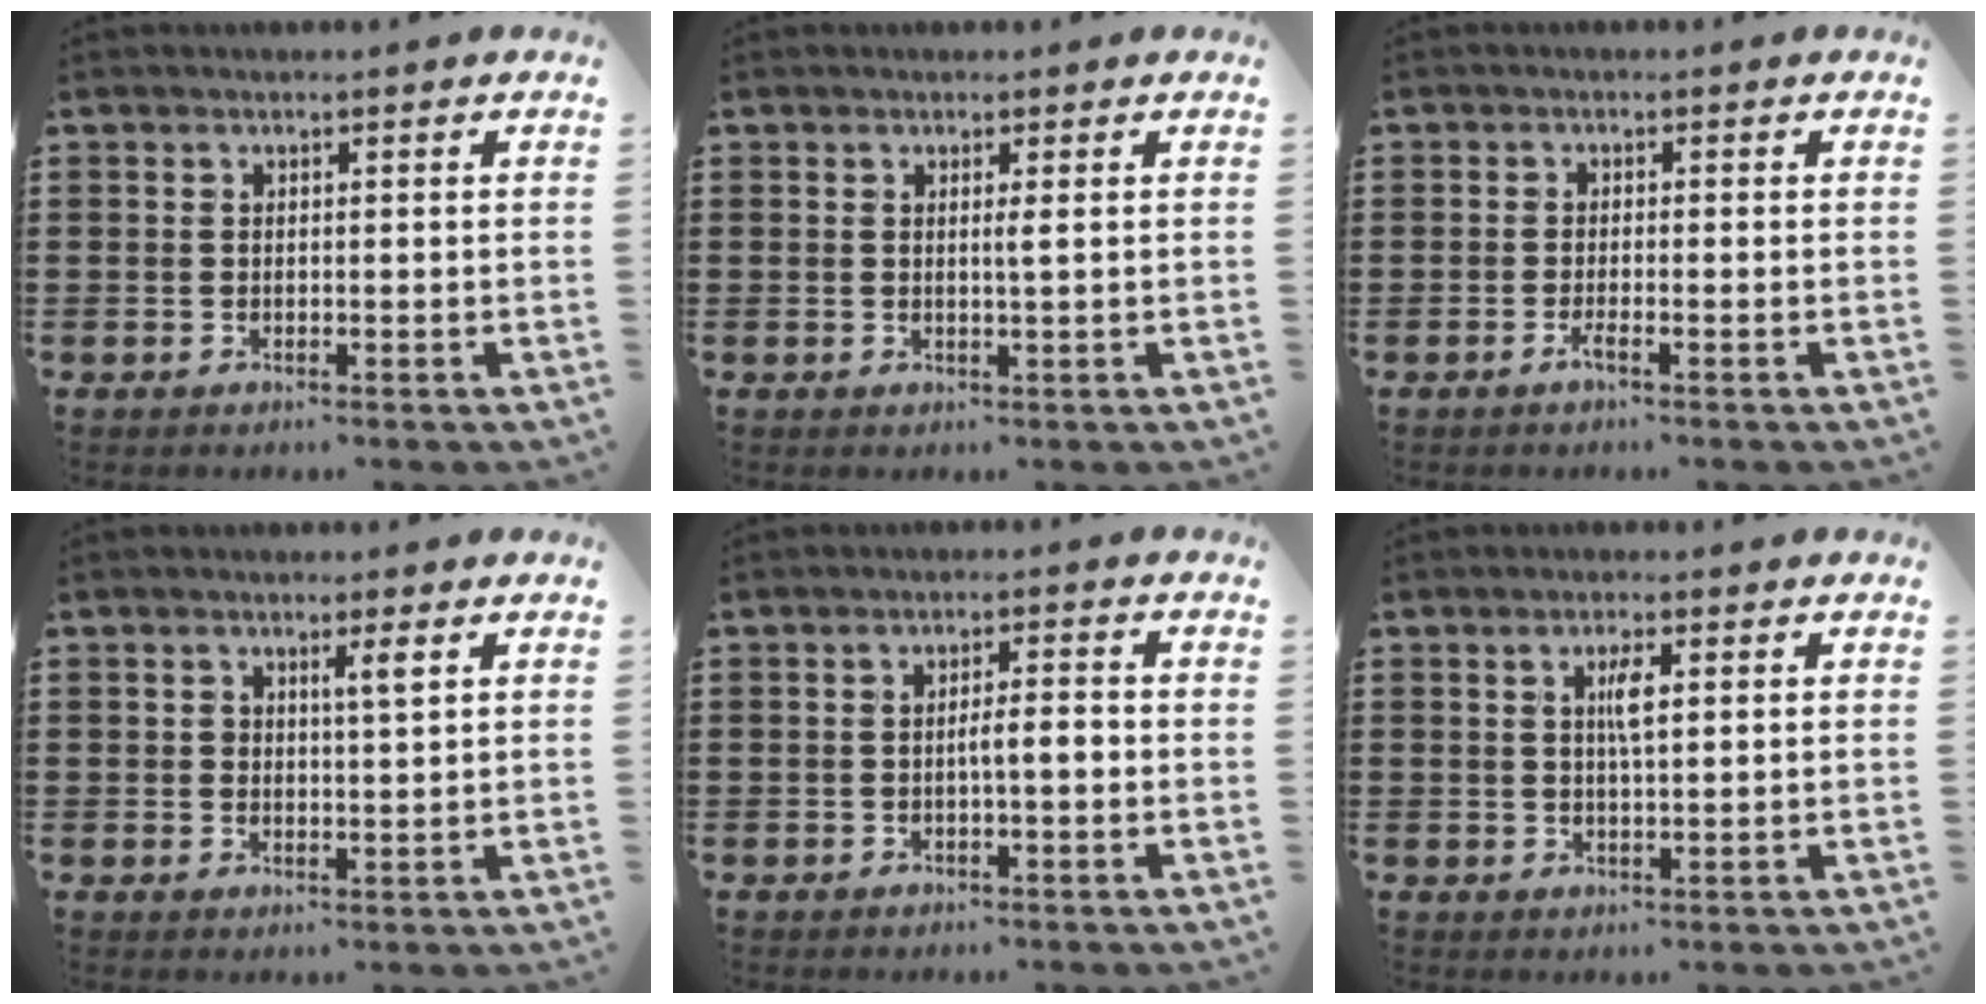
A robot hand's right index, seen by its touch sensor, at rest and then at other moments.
{"total": 1.1, "force": [0.3, -0.2, 1.0], "torque": [-0.020, -0.004, 0.004]}
{"total": 1.6, "force": [-1.0, 0.0, 1.2], "torque": [-0.028, -0.007, -0.020]}
{"total": 2.1, "force": [0.9, 0.5, 1.9], "torque": [-0.037, 0.003, 0.014]}
{"total": 2.8, "force": [-0.6, 0.4, 2.6], "torque": [-0.047, 0.002, -0.012]}
{"total": 3.0, "force": [0.7, 0.6, 2.8], "torque": [-0.057, 0.005, 0.009]}